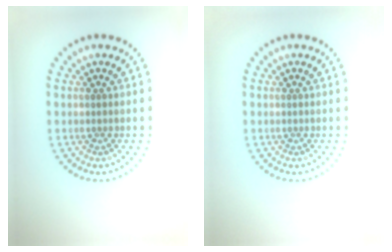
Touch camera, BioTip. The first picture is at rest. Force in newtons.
{"total": 0.0}